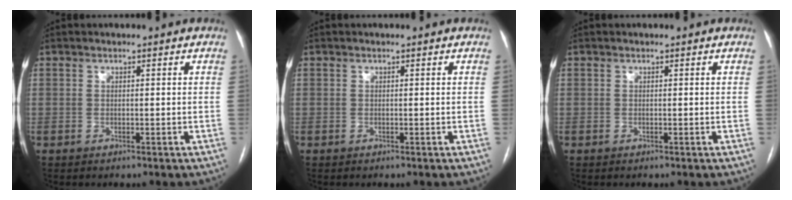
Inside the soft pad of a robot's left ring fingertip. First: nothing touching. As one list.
[{"total": 0.0}, {"total": 0.0}]